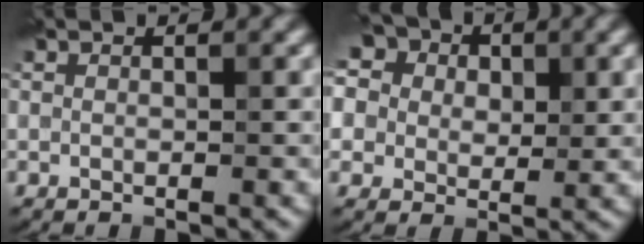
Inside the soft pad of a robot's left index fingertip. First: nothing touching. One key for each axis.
{"total": 15.3, "fx": 7.5, "fy": 11.1, "fz": 7.5, "tx": -0.170, "ty": 0.047, "tz": 0.115}